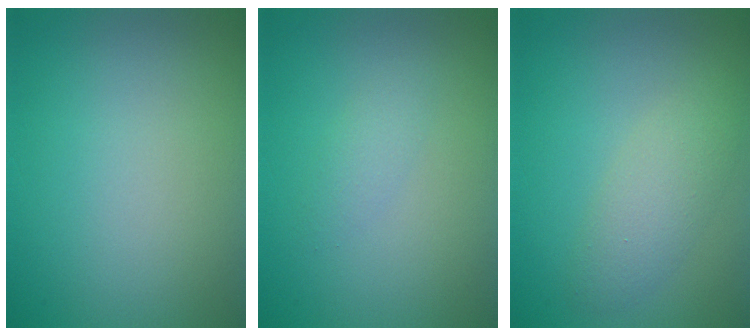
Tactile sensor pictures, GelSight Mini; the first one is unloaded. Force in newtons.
{"total": 1.2, "press": 1.2, "slide": 0.1}
{"total": 2.8, "press": 2.8, "slide": 0.1}